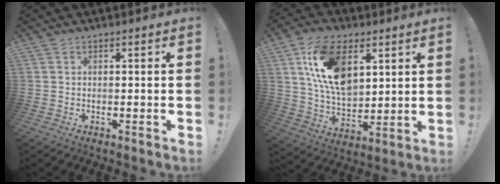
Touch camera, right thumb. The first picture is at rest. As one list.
[{"total": 18.3, "force": [7.5, 11.0, 12.5], "torque": [-0.235, -0.018, 0.137]}]